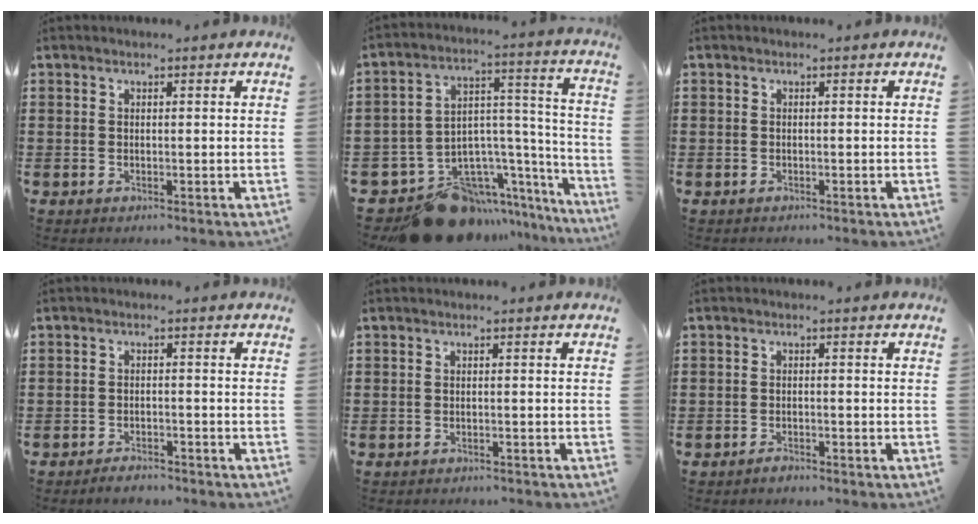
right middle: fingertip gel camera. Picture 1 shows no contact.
{"total": 15.4, "force": [-12.1, 7.7, 5.6], "torque": [-0.083, 0.040, -0.196]}
{"total": 0.5, "force": [-0.3, 0.5, -0.1], "torque": [0.001, 0.004, -0.008]}
{"total": 1.8, "force": [-1.8, 0.2, 0.3], "torque": [-0.011, 0.000, -0.035]}
{"total": 0.7, "force": [-0.7, 0.0, 0.0], "torque": [-0.002, 0.000, -0.014]}
{"total": 1.2, "force": [-1.1, 0.4, 0.2], "torque": [-0.005, 0.002, -0.024]}